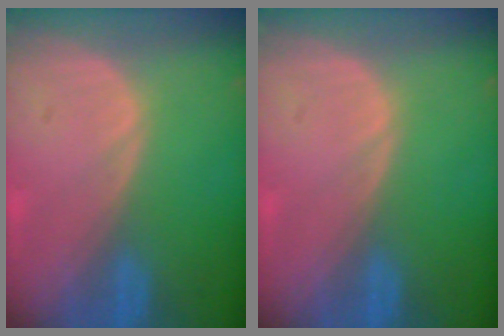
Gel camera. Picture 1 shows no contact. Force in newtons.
{"total": 0.0}